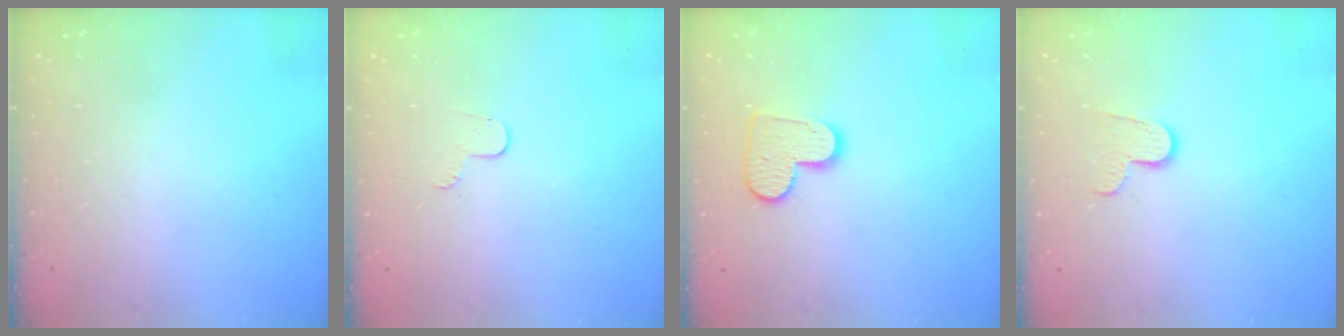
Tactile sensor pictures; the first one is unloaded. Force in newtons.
{"total": 3.5, "press": 3.5, "slide": 0.4}
{"total": 9.7, "press": 9.7, "slide": 0.5}
{"total": 7.2, "press": 7.2, "slide": 0.4}